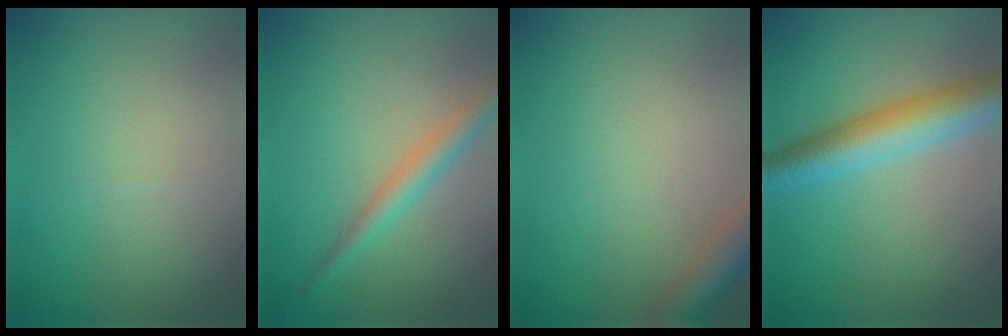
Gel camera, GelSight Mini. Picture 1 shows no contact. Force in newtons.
{"total": 2.8, "press": 2.8, "slide": 0.0}
{"total": 3.9, "press": 3.8, "slide": 0.3}
{"total": 6.0, "press": 6.0, "slide": 0.2}